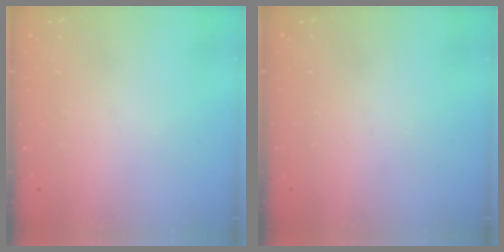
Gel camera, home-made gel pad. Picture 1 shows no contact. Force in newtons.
{"total": 0.0}